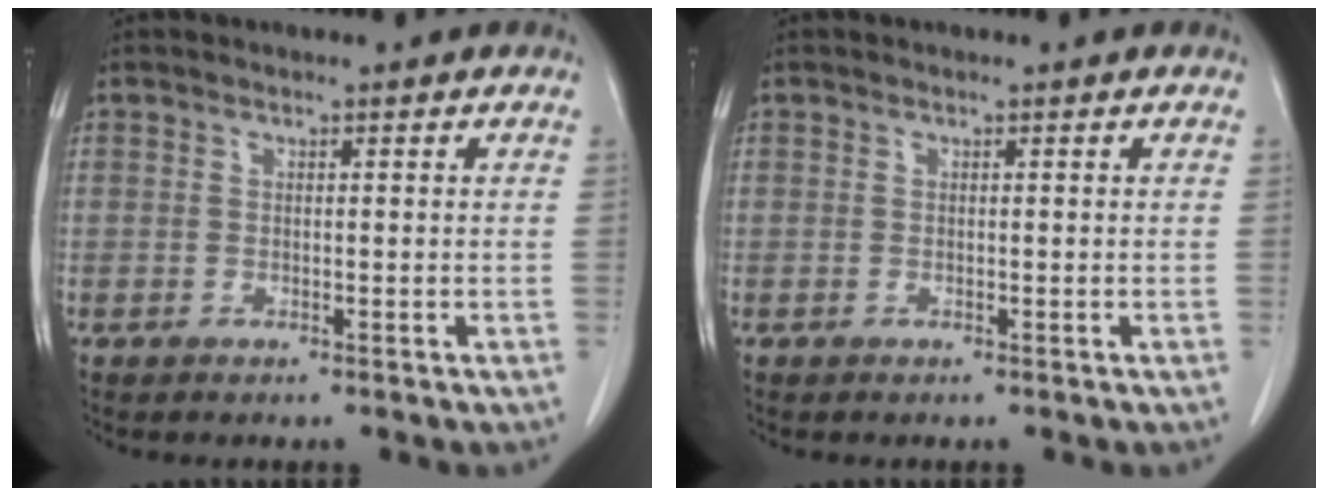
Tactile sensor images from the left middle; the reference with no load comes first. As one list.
[{"total": 0.0}]